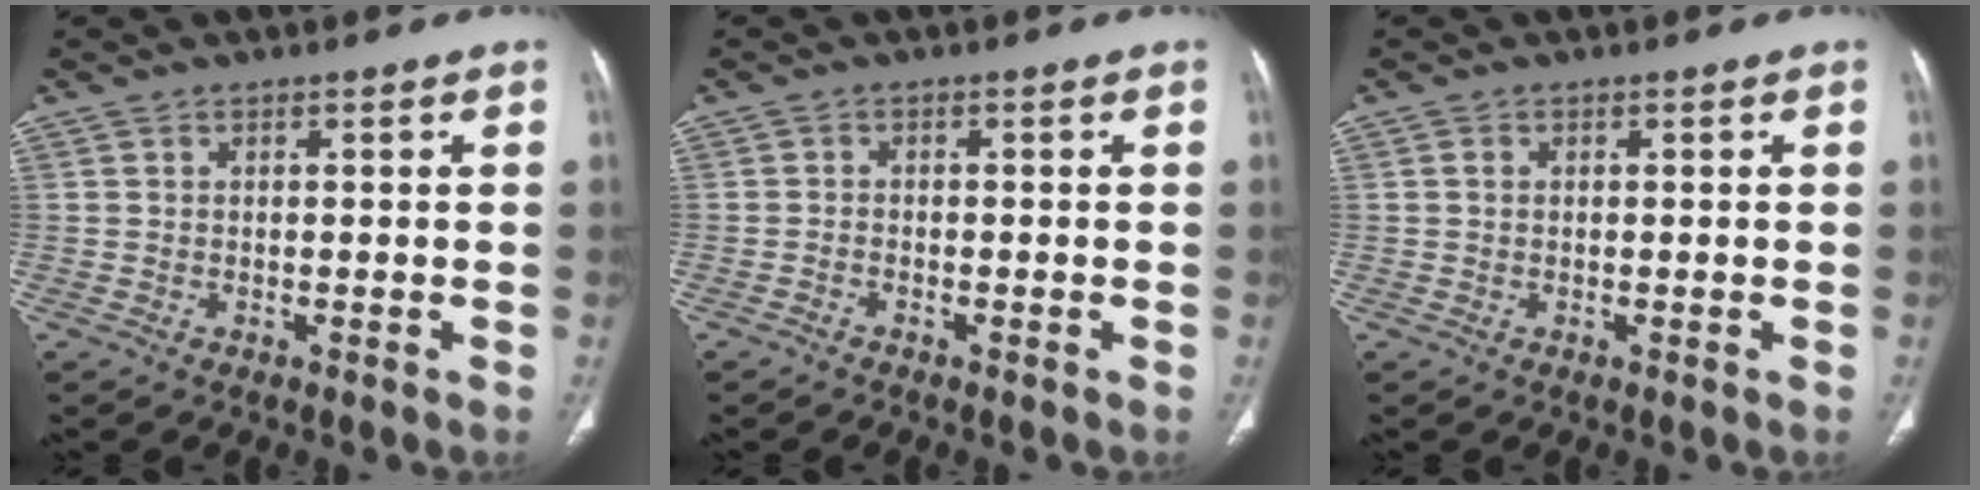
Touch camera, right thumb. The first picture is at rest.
{"total": 0.7, "force": [-0.6, 0.3, 0.2], "torque": [-0.006, 0.004, -0.016]}
{"total": 0.6, "force": [0.1, 0.5, 0.4], "torque": [-0.006, 0.001, 0.000]}